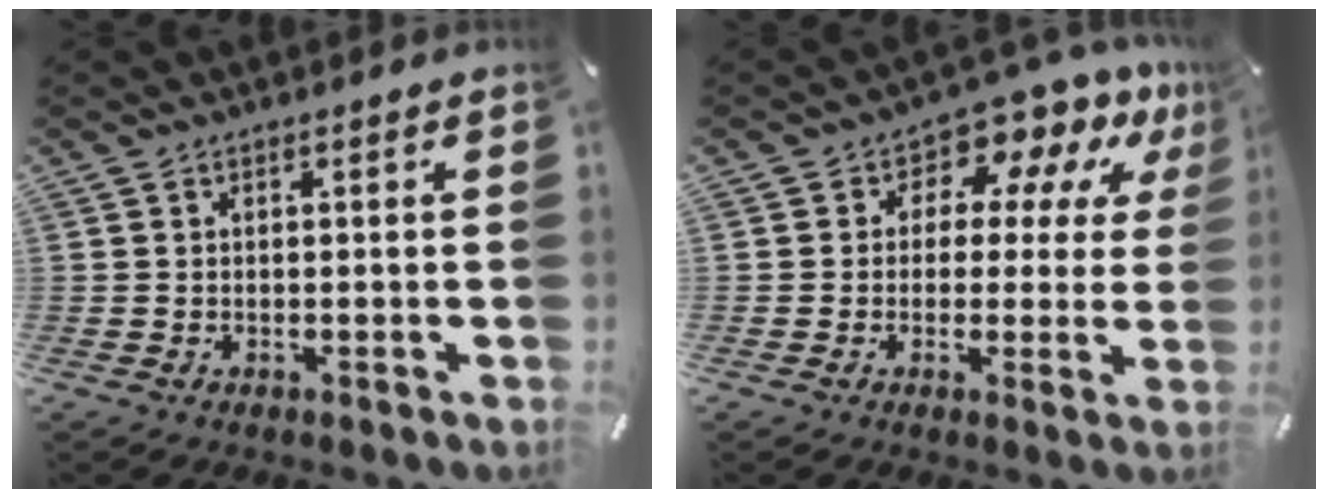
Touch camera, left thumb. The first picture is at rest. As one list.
[{"total": 8.3, "force": [4.6, 5.6, 4.1], "torque": [-0.064, -0.032, 0.080]}]